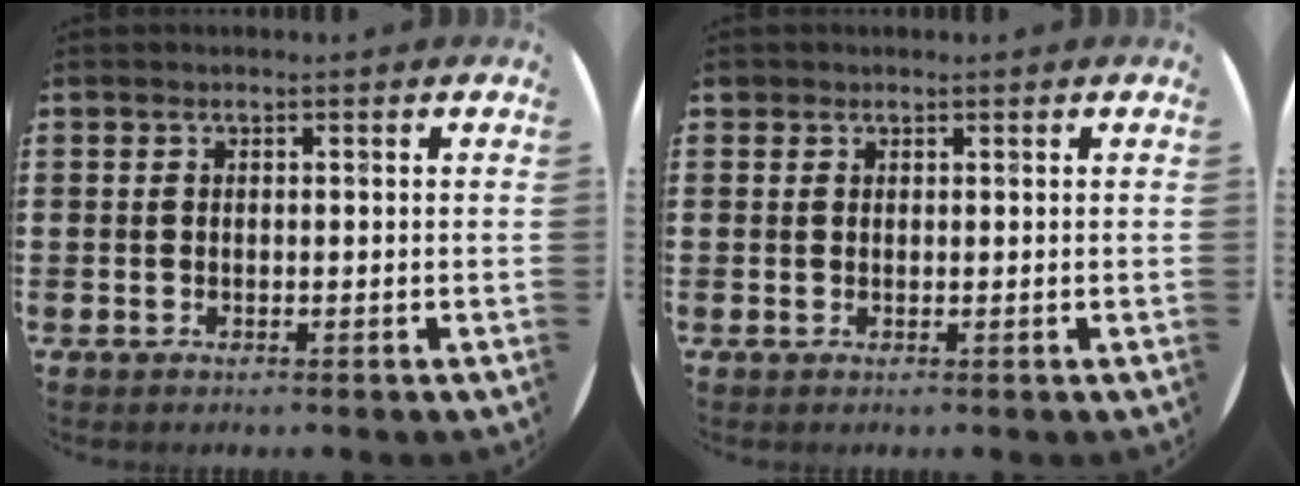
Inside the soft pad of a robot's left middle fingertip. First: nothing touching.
{"total": 0.7, "force": [0.6, 0.4, -0.1], "torque": [0.001, 0.002, 0.012]}